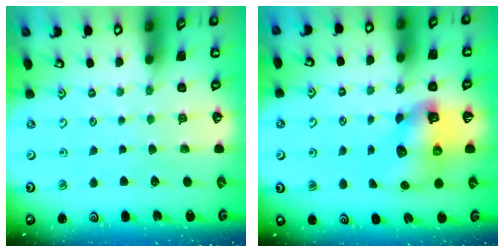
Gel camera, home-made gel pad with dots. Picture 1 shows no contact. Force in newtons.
{"total": 10.5, "press": 10.4, "slide": 1.2}